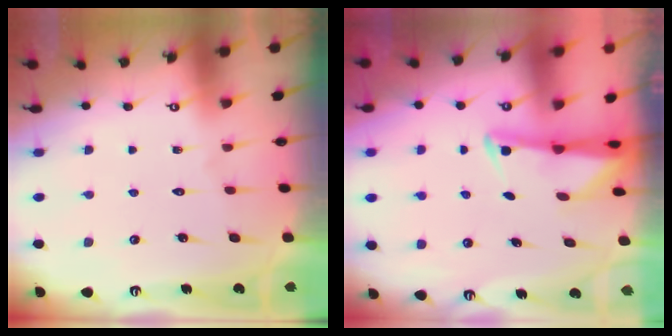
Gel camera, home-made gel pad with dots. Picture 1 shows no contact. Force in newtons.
{"total": 2.4, "press": 2.3, "slide": 0.5}